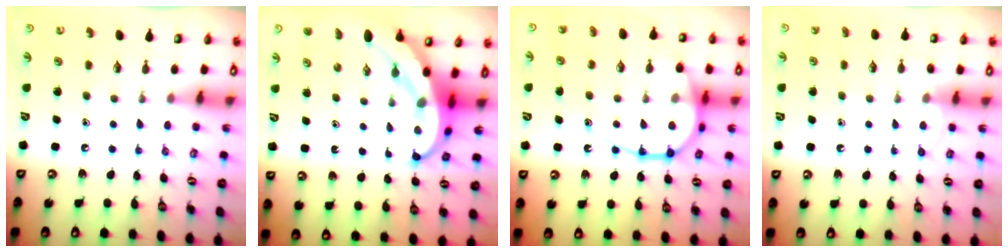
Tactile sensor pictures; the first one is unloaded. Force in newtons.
{"total": 10.2, "press": 10.1, "slide": 1.4}
{"total": 17.2, "press": 17.1, "slide": 1.7}
{"total": 4.5, "press": 4.4, "slide": 0.4}